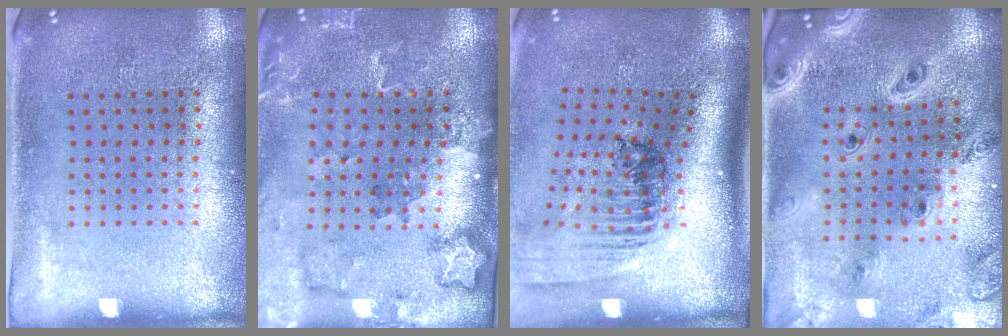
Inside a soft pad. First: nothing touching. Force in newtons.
{"total": 1.8, "press": 1.8, "slide": 0.2}
{"total": 2.4, "press": 1.7, "slide": 1.7}
{"total": 2.5, "press": 2.2, "slide": 1.1}